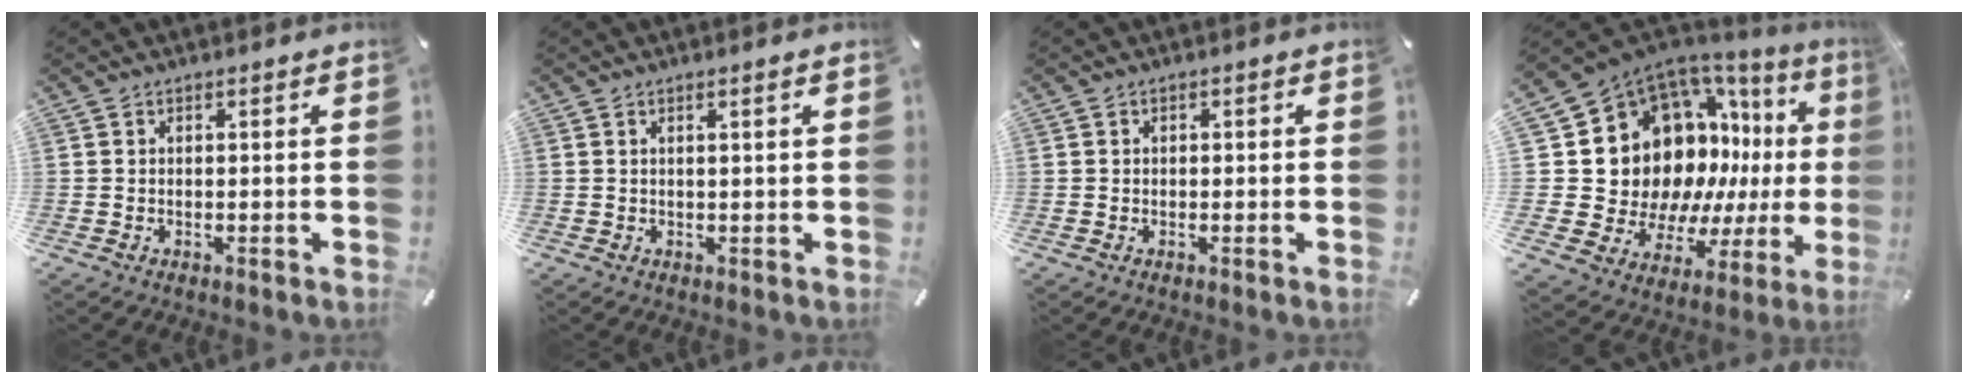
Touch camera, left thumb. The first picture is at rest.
{"total": 1.3, "force": [0.4, -0.2, 1.3], "torque": [-0.021, -0.003, 0.006]}
{"total": 0.7, "force": [-0.1, 0.7, -0.2], "torque": [0.003, 0.006, -0.004]}
{"total": 21.6, "force": [5.6, 16.5, 12.8], "torque": [-0.224, -0.081, 0.157]}